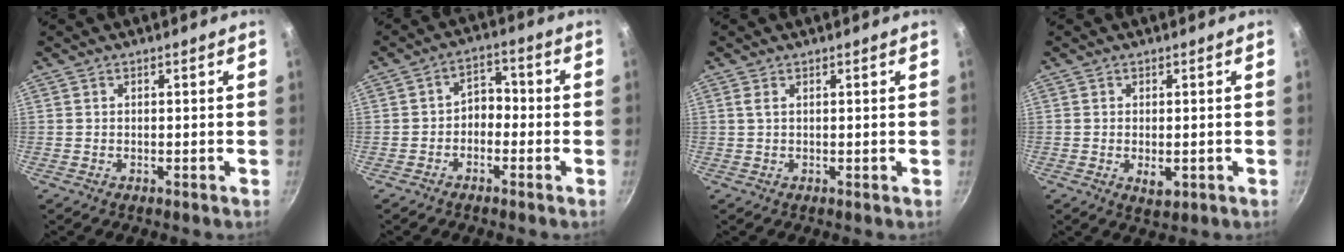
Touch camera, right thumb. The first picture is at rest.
{"total": 4.5, "force": [-1.5, 3.2, 2.7], "torque": [-0.017, 0.027, -0.033]}
{"total": 0.9, "force": [0.4, 0.1, 0.8], "torque": [-0.017, -0.001, 0.005]}
{"total": 3.2, "force": [-0.6, 1.7, 2.6], "torque": [-0.041, -0.008, -0.007]}